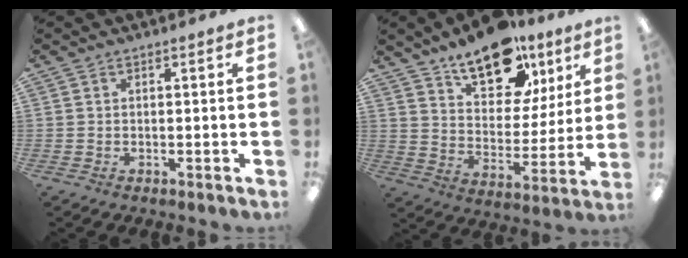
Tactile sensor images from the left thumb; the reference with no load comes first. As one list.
[{"total": 17.4, "force": [12.4, 8.7, 8.6], "torque": [-0.129, -0.074, 0.218]}]